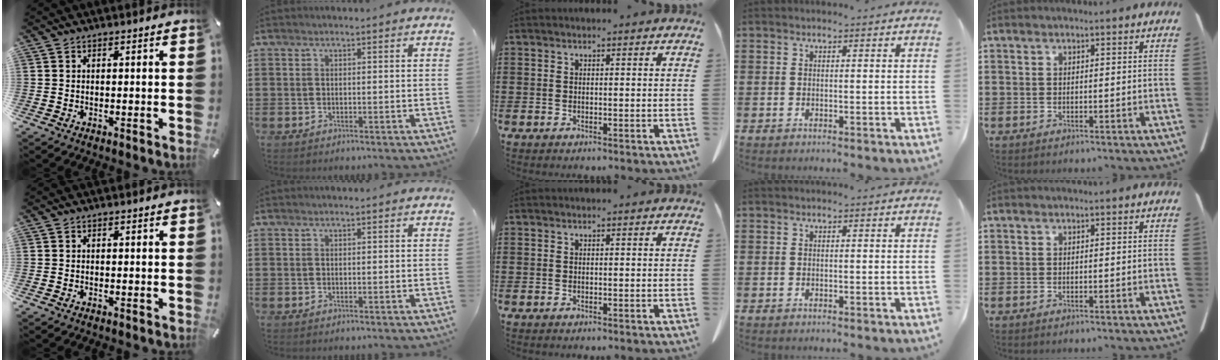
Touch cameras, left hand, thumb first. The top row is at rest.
{}